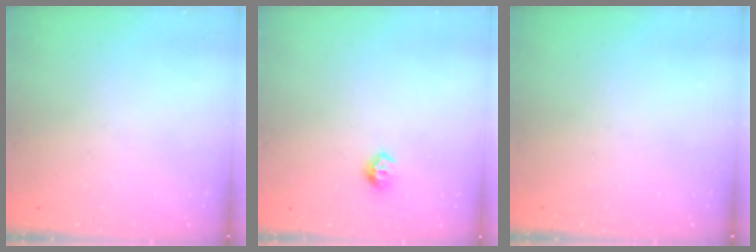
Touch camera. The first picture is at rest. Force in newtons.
{"total": 7.2, "press": 7.1, "slide": 1.0}
{"total": 0.0}